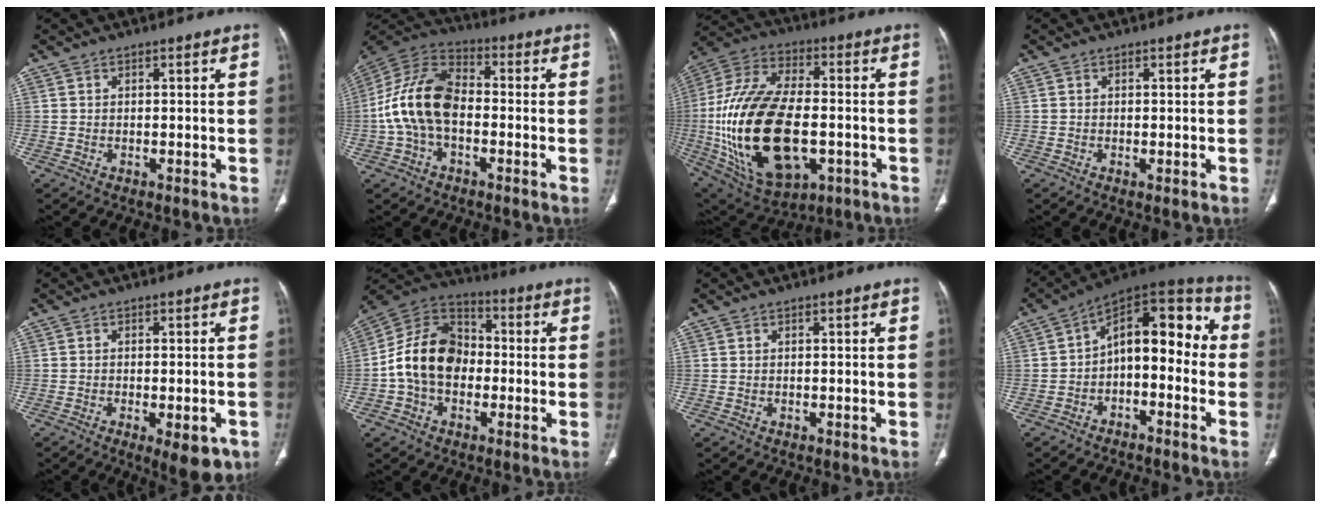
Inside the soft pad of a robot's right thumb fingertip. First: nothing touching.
{"total": 14.8, "force": [-1.8, 9.2, 11.5], "torque": [-0.224, 0.040, -0.042]}
{"total": 29.1, "force": [-4.7, 16.0, 23.9], "torque": [-0.486, 0.003, -0.058]}
{"total": 0.7, "force": [-0.2, 0.2, 0.6], "torque": [-0.014, -0.005, -0.003]}
{"total": 7.6, "force": [-3.4, 2.8, 6.2], "torque": [-0.071, 0.001, -0.040]}
{"total": 14.8, "force": [-1.6, 10.9, 9.8], "torque": [-0.156, 0.040, -0.041]}
{"total": 0.0}
{"total": 14.9, "force": [-1.7, 8.5, 12.2], "torque": [-0.137, 0.066, -0.038]}